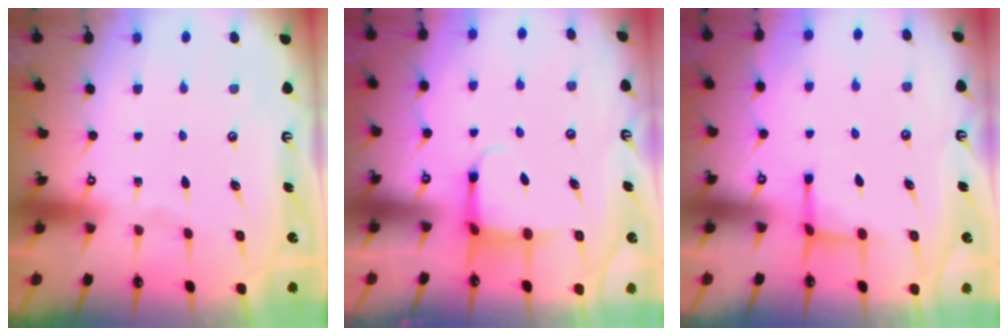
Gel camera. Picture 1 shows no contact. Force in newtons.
{"total": 3.9, "press": 3.8, "slide": 1.1}
{"total": 2.8, "press": 2.7, "slide": 0.6}